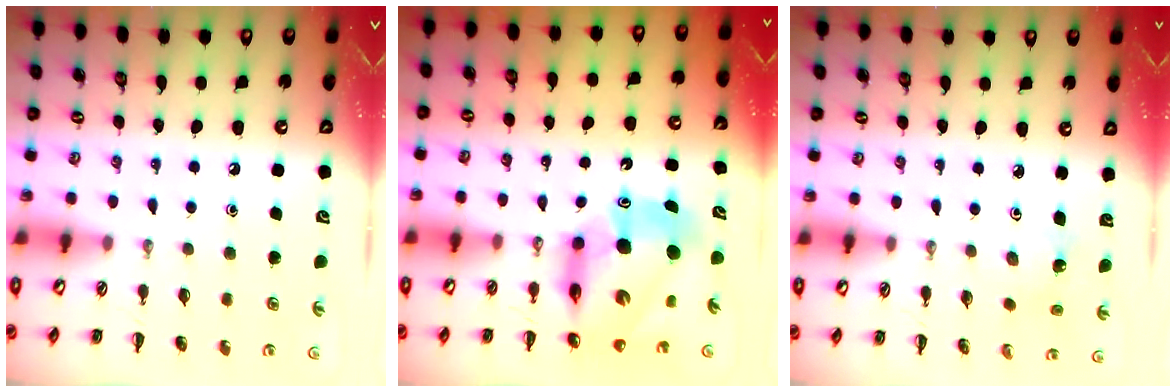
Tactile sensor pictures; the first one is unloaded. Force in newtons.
{"total": 13.1, "press": 12.6, "slide": 3.8}
{"total": 2.1, "press": 1.9, "slide": 0.7}